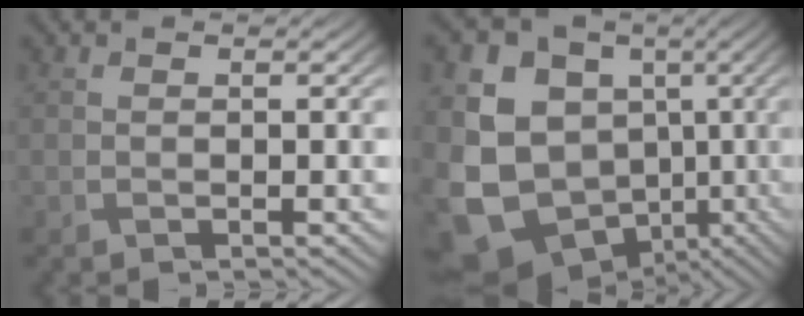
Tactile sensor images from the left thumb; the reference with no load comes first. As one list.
[{"total": 16.8, "force": [-2.1, 14.3, 8.5], "torque": [-0.222, -0.022, -0.019]}]